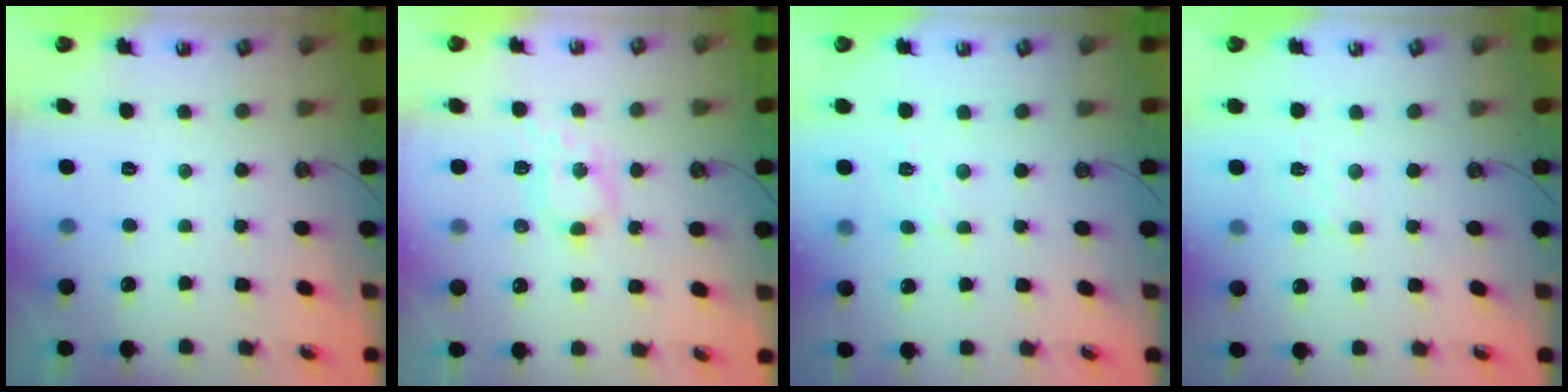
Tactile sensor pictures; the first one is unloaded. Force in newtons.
{"total": 6.5, "press": 6.4, "slide": 0.5}
{"total": 1.8, "press": 1.7, "slide": 0.6}
{"total": 2.9, "press": 2.8, "slide": 0.7}